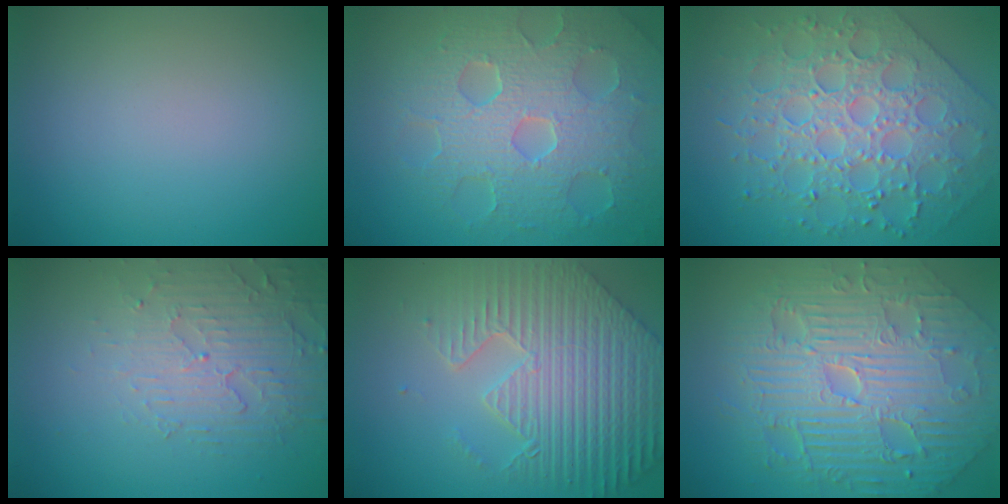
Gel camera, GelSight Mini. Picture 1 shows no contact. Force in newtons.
{"total": 8.6, "press": 5.8, "slide": 6.4}
{"total": 6.5, "press": 5.8, "slide": 3.0}
{"total": 4.9, "press": 3.4, "slide": 3.6}
{"total": 9.0, "press": 6.5, "slide": 6.3}
{"total": 11.5, "press": 7.5, "slide": 8.7}